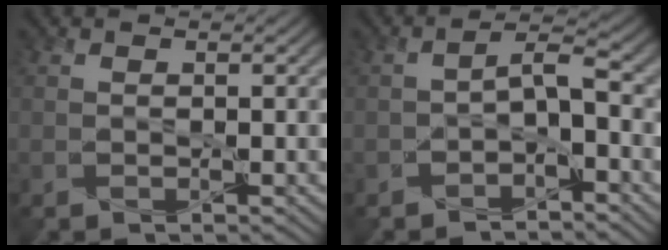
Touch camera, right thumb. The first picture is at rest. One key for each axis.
{"total": 3.4, "fx": -2.1, "fy": 1.5, "fz": 2.2, "tx": -0.034, "ty": 0.005, "tz": -0.036}